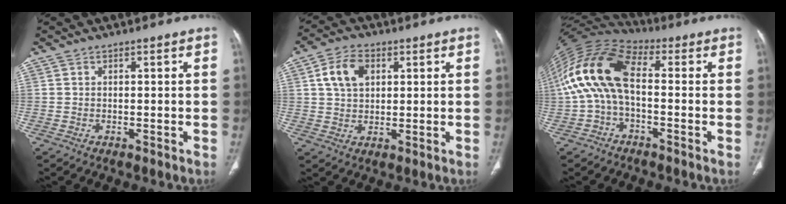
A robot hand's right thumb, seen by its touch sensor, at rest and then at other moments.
{"total": 7.7, "force": [2.4, 5.3, 5.0], "torque": [-0.080, 0.002, 0.042]}
{"total": 14.7, "force": [-0.2, 7.8, 12.5], "torque": [-0.257, 0.041, -0.015]}